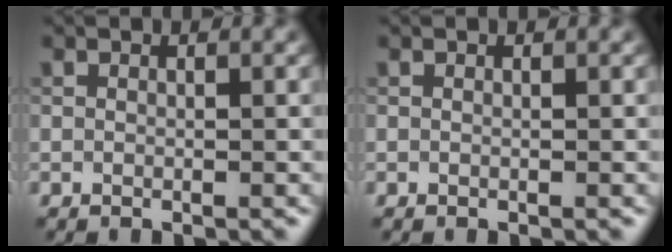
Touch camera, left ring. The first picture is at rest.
{"total": 0.0}